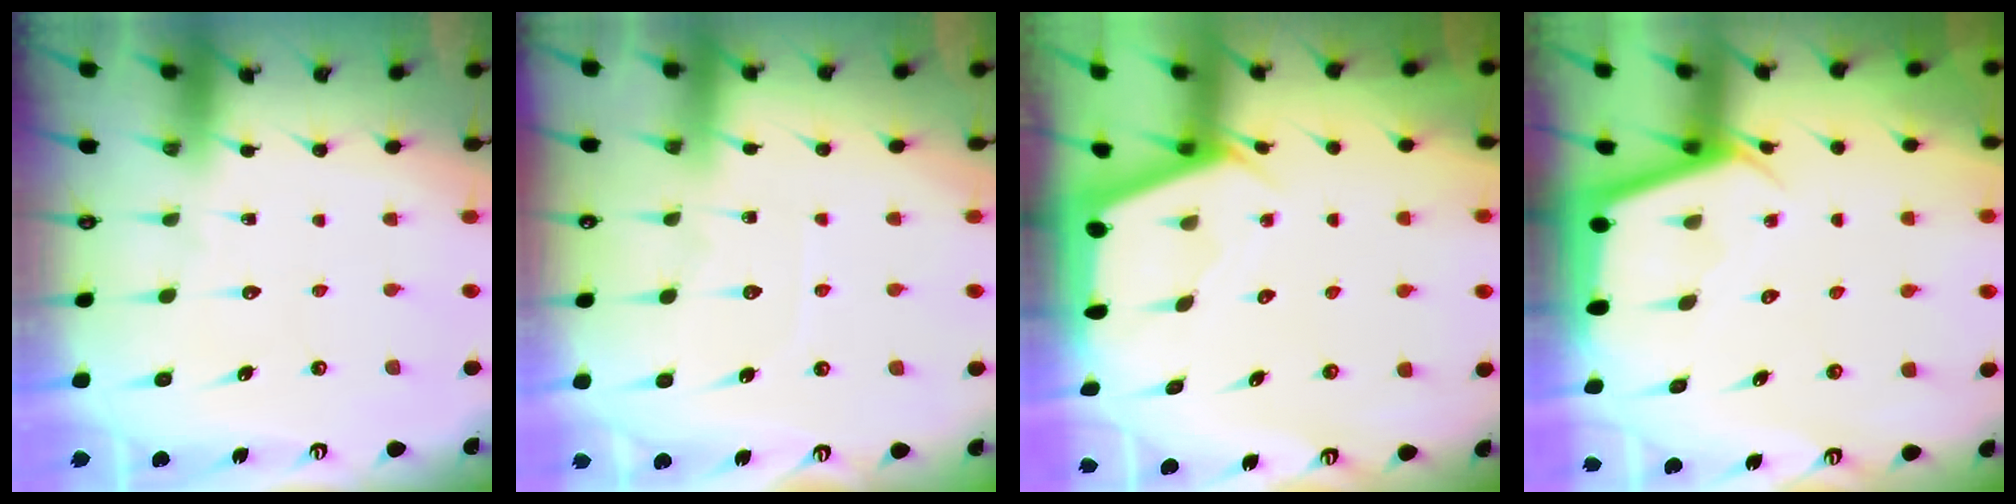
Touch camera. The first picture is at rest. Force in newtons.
{"total": 2.9, "press": 2.9, "slide": 0.4}
{"total": 2.5, "press": 2.4, "slide": 0.3}
{"total": 2.9, "press": 2.9, "slide": 0.3}